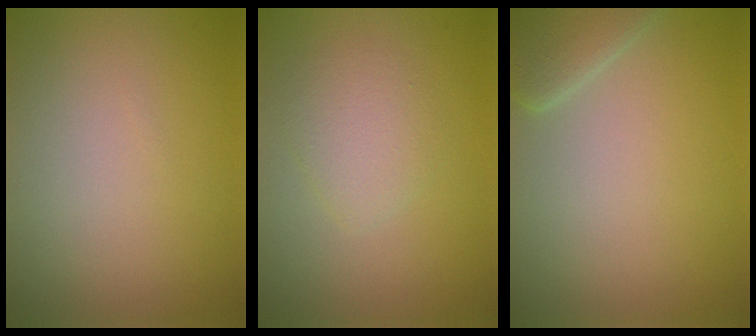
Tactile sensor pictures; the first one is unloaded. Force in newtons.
{"total": 2.3, "press": 2.3, "slide": 0.1}
{"total": 2.6, "press": 2.6, "slide": 0.2}